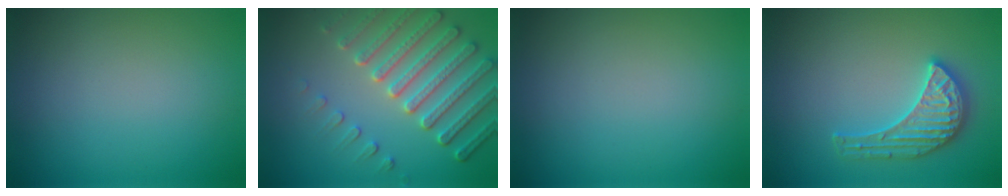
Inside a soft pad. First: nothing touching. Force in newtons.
{"total": 6.2, "press": 5.1, "slide": 3.5}
{"total": 0.0}
{"total": 3.6, "press": 3.5, "slide": 0.5}